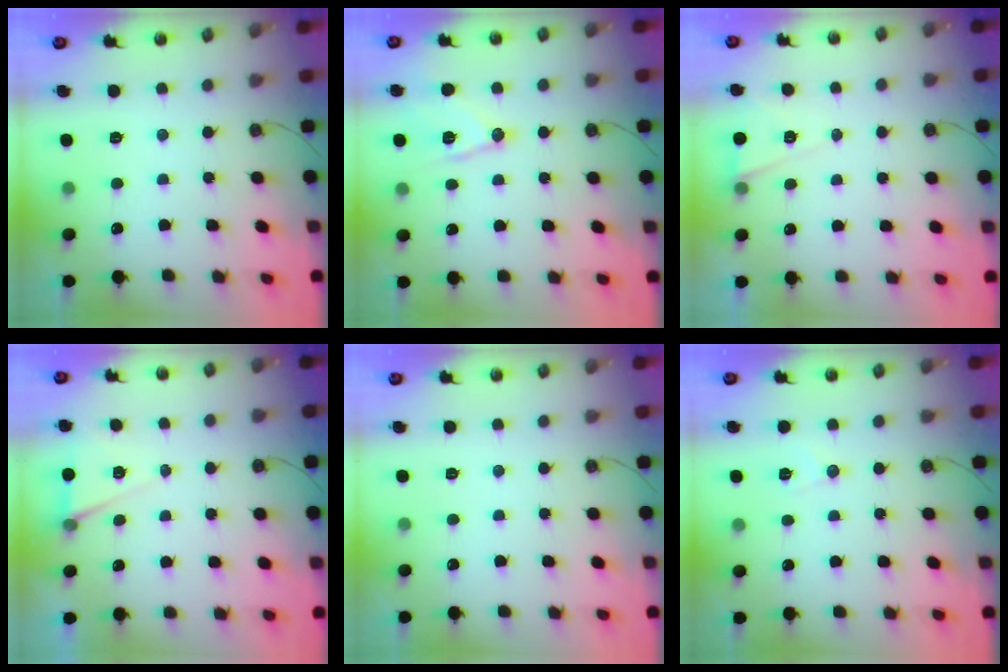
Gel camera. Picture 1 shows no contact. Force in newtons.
{"total": 11.7, "press": 11.7, "slide": 0.7}
{"total": 6.0, "press": 4.2, "slide": 4.4}
{"total": 6.6, "press": 4.5, "slide": 4.7}
{"total": 0.0}
{"total": 5.6, "press": 5.4, "slide": 1.3}